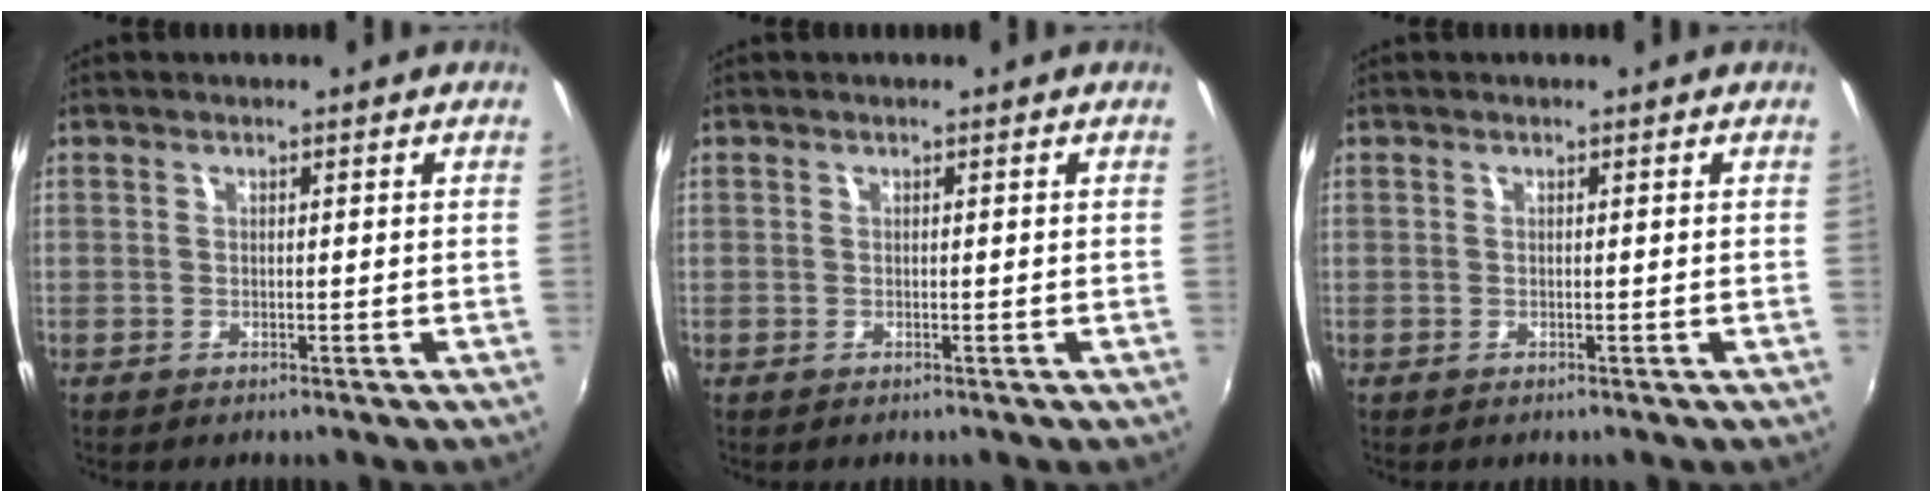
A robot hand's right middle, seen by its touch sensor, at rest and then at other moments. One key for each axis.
{"total": 0.0}
{"total": 0.0}